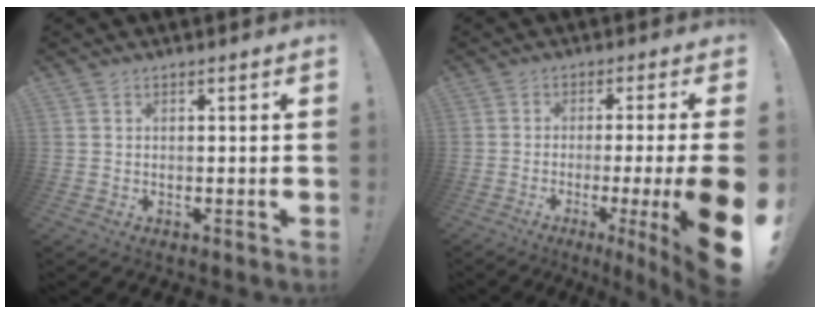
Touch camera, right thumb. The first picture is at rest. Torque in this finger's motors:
{"motor_torque": [0.66, 0.97, 1.88, -0.90, 0.12]}